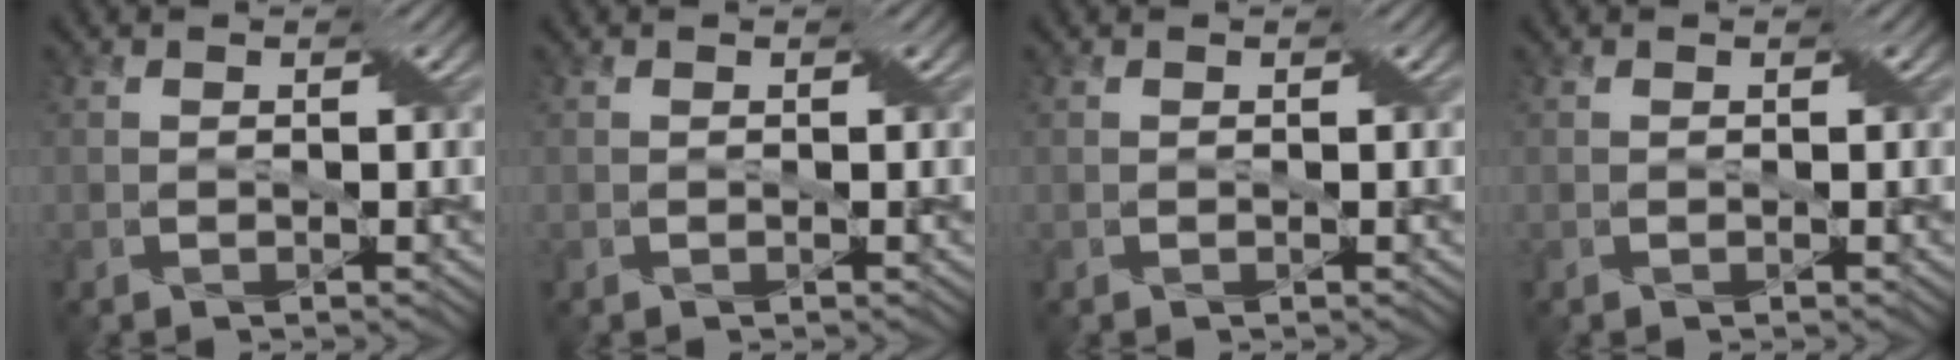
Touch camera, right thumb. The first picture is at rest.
{"total": 0.0}
{"total": 0.0}
{"total": 0.0}